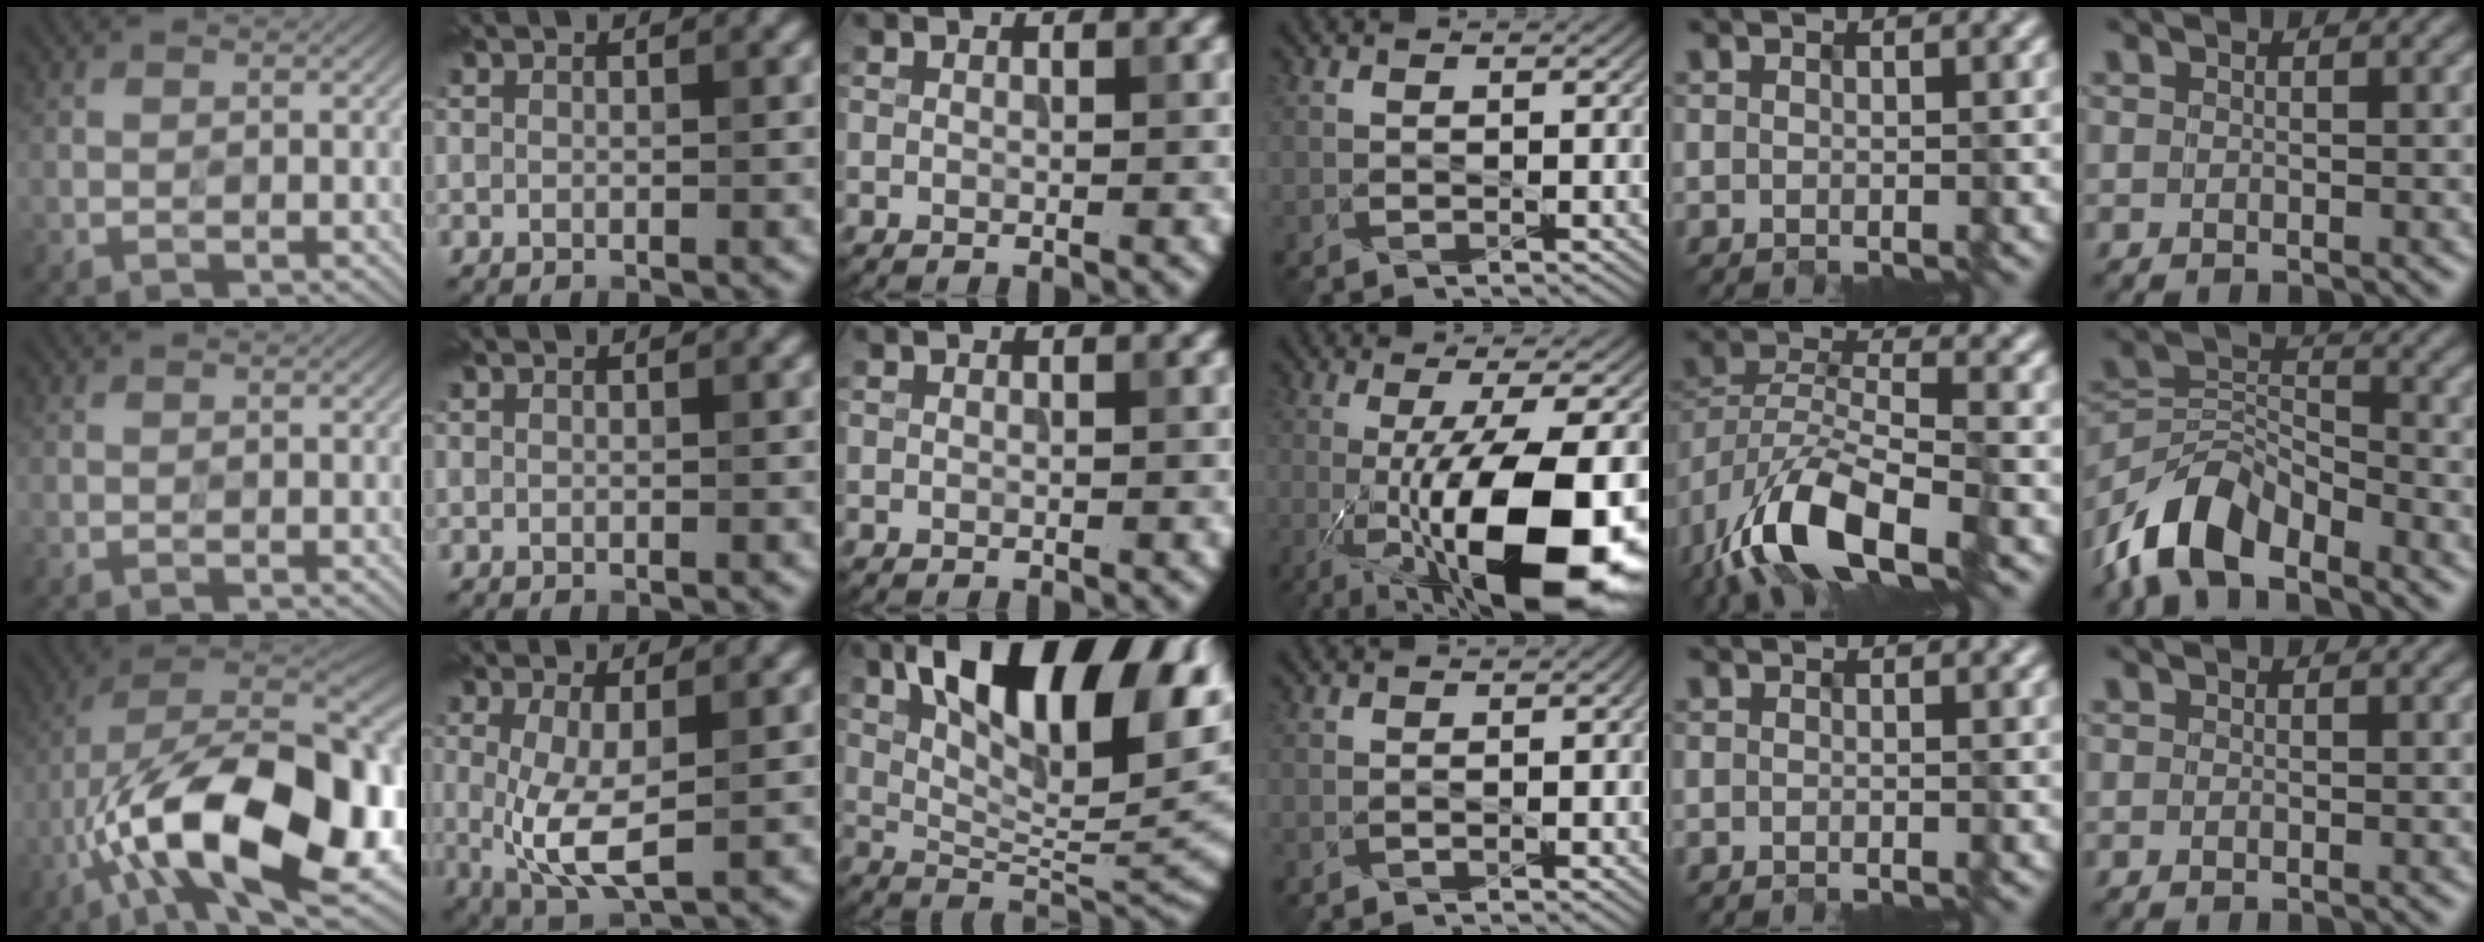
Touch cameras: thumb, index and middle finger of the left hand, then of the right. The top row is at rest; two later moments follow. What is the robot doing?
{"motion": "extract", "object": "pen cap and body"}